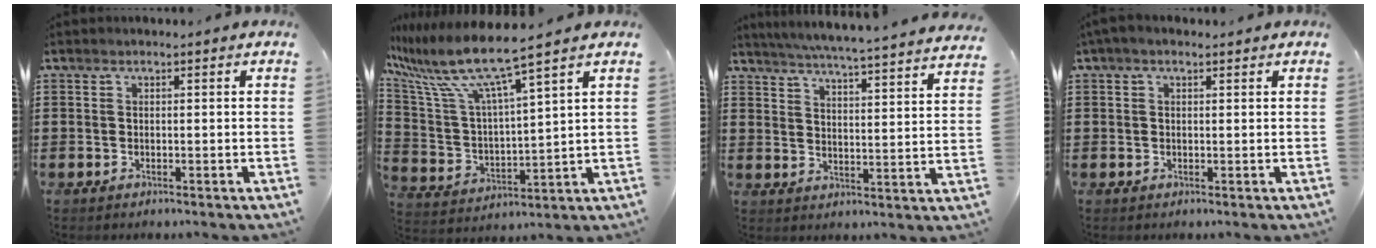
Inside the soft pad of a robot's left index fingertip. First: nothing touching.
{"total": 9.4, "force": [7.7, 0.3, 5.5], "torque": [-0.142, -0.050, 0.125]}
{"total": 5.1, "force": [4.7, -1.1, 1.4], "torque": [-0.049, -0.047, 0.076]}
{"total": 1.1, "force": [0.5, 0.4, 0.9], "torque": [-0.019, 0.002, 0.009]}